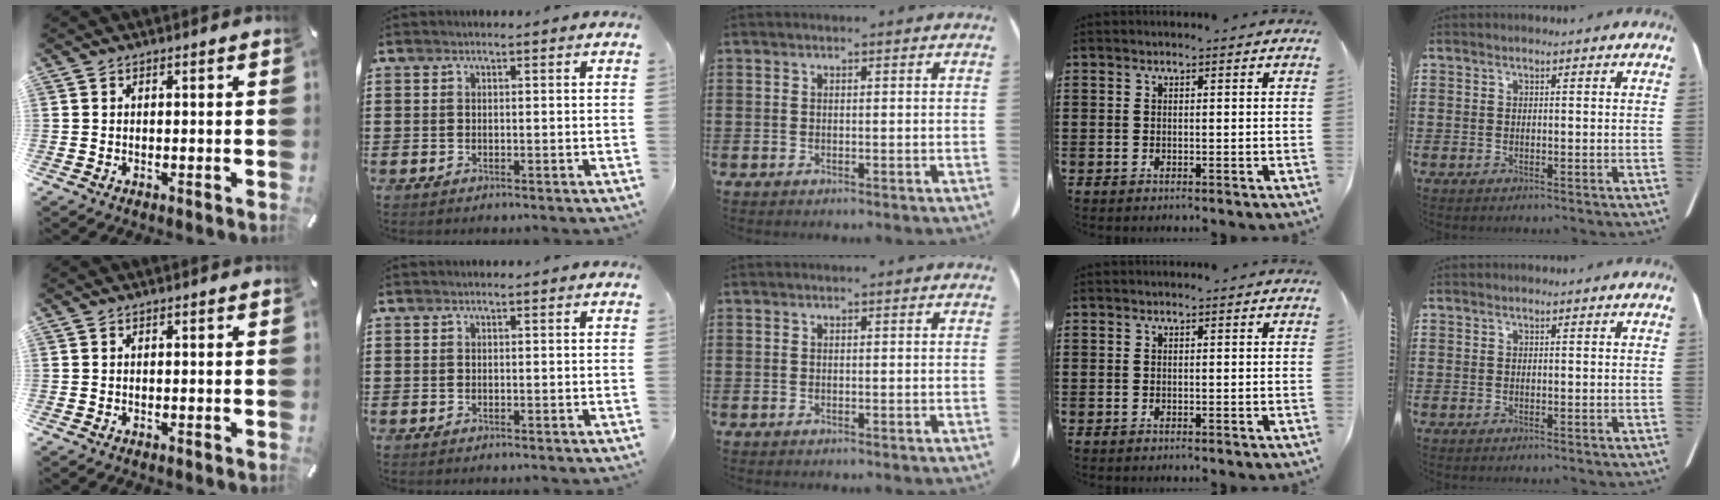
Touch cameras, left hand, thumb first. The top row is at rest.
{}